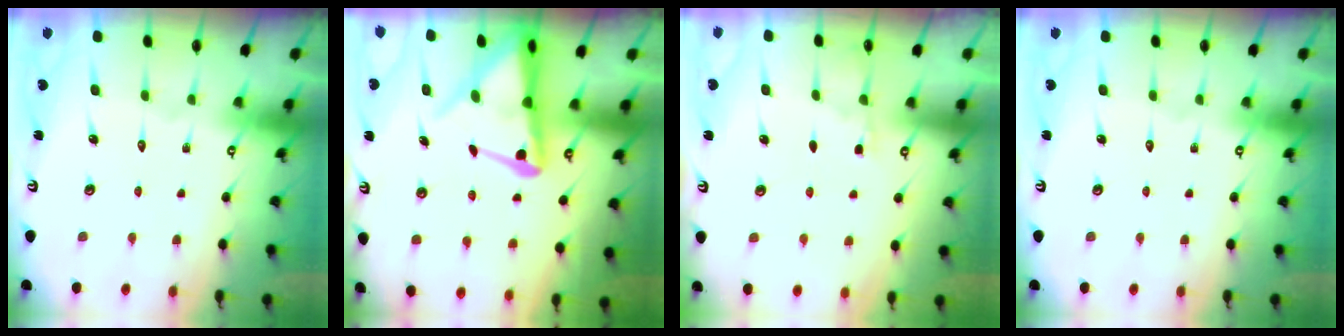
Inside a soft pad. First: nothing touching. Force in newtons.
{"total": 10.4, "press": 10.3, "slide": 1.0}
{"total": 2.9, "press": 2.9, "slide": 0.4}
{"total": 0.0}